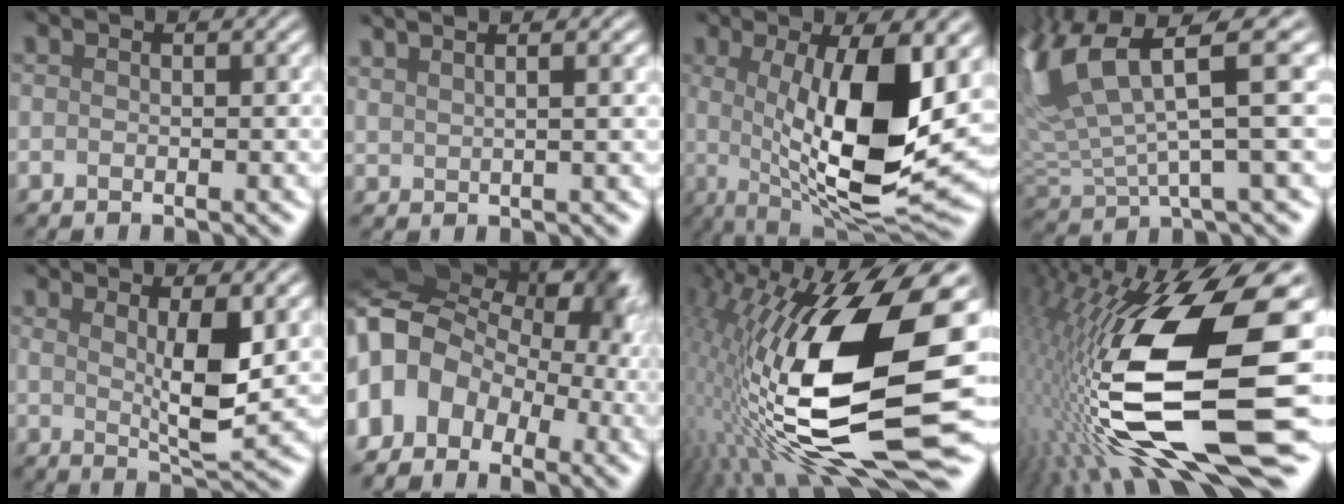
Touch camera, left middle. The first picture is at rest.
{"total": 4.2, "force": [3.0, 2.0, 2.2], "torque": [0.022, 0.024, 0.005]}
{"total": 10.0, "force": [1.7, 2.8, 9.5], "torque": [-0.154, -0.019, 0.034]}
{"total": 9.6, "force": [6.3, 2.1, 6.9], "torque": [-0.162, 0.009, 0.115]}
{"total": 3.4, "force": [1.9, 0.2, 2.8], "torque": [-0.057, -0.010, 0.034]}
{"total": 11.7, "force": [-1.5, 9.4, 6.8], "torque": [-0.146, -0.017, -0.024]}
{"total": 15.9, "force": [1.7, 5.5, 14.8], "torque": [-0.300, -0.005, 0.032]}
{"total": 16.1, "force": [0.3, 5.0, 15.3], "torque": [-0.311, -0.031, 0.010]}